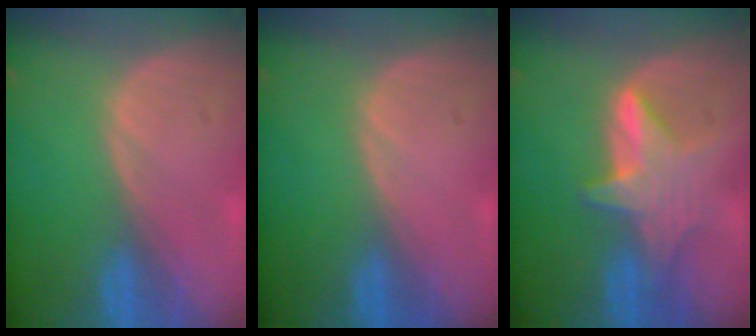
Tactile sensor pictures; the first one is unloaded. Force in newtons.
{"total": 0.0}
{"total": 6.0, "press": 6.0, "slide": 0.8}